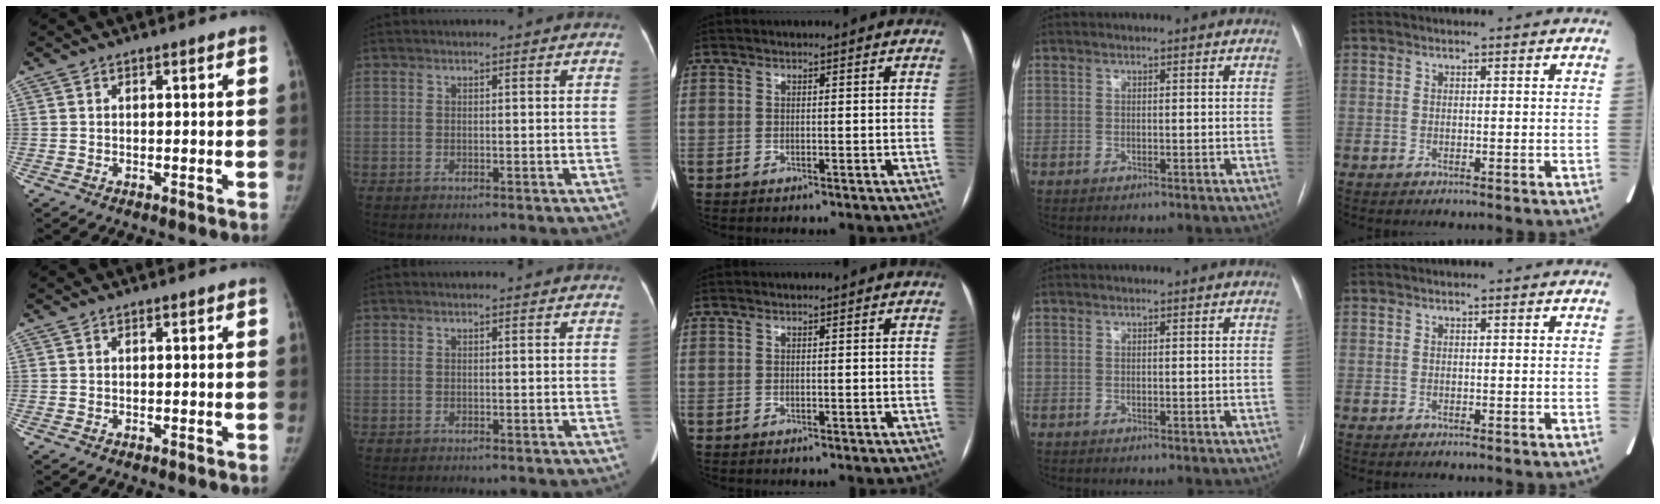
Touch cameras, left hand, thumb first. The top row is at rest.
{}